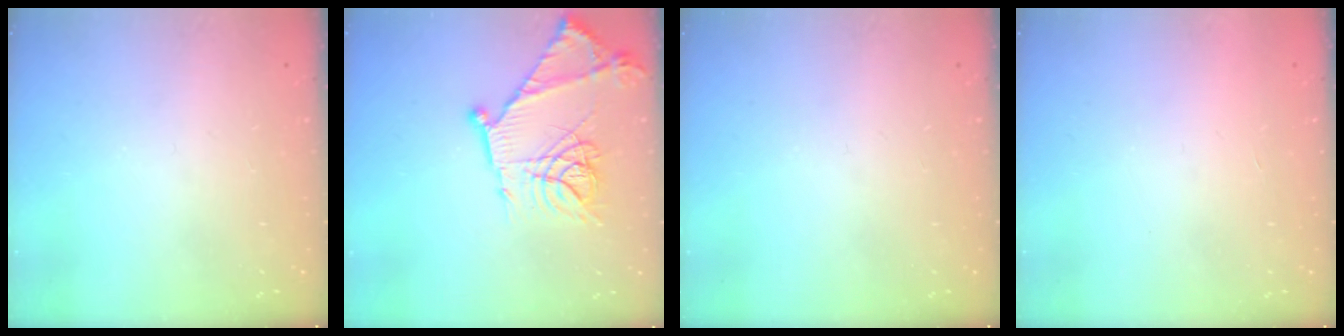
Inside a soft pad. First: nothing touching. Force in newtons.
{"total": 16.5, "press": 16.4, "slide": 1.1}
{"total": 0.0}
{"total": 1.6, "press": 1.6, "slide": 0.1}